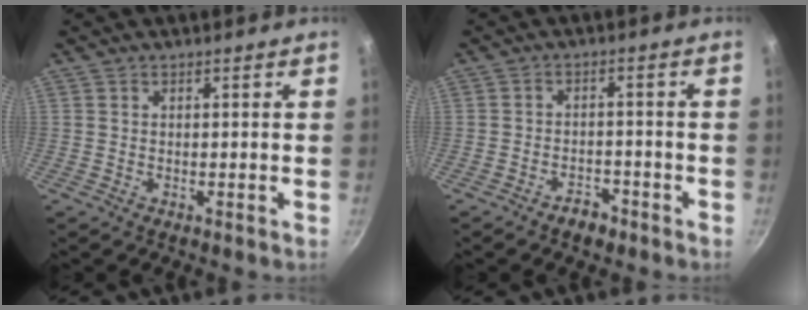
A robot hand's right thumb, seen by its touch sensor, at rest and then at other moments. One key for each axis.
{"total": 3.8, "fx": -2.8, "fy": 2.1, "fz": 1.5, "tx": -0.013, "ty": 0.029, "tz": -0.037}